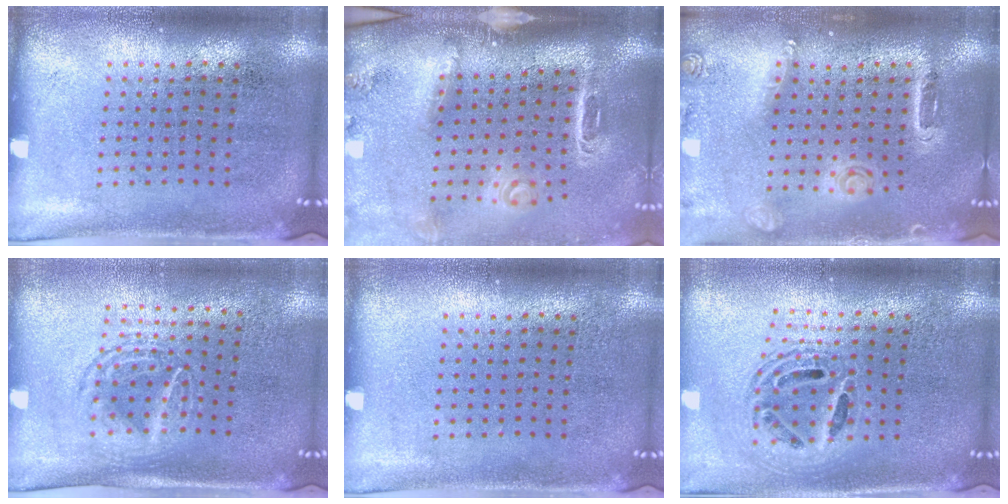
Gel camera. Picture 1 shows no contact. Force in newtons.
{"total": 3.1, "press": 2.1, "slide": 2.3}
{"total": 1.6, "press": 1.5, "slide": 0.3}
{"total": 1.6, "press": 1.3, "slide": 0.8}
{"total": 0.0}
{"total": 1.8, "press": 1.5, "slide": 1.1}